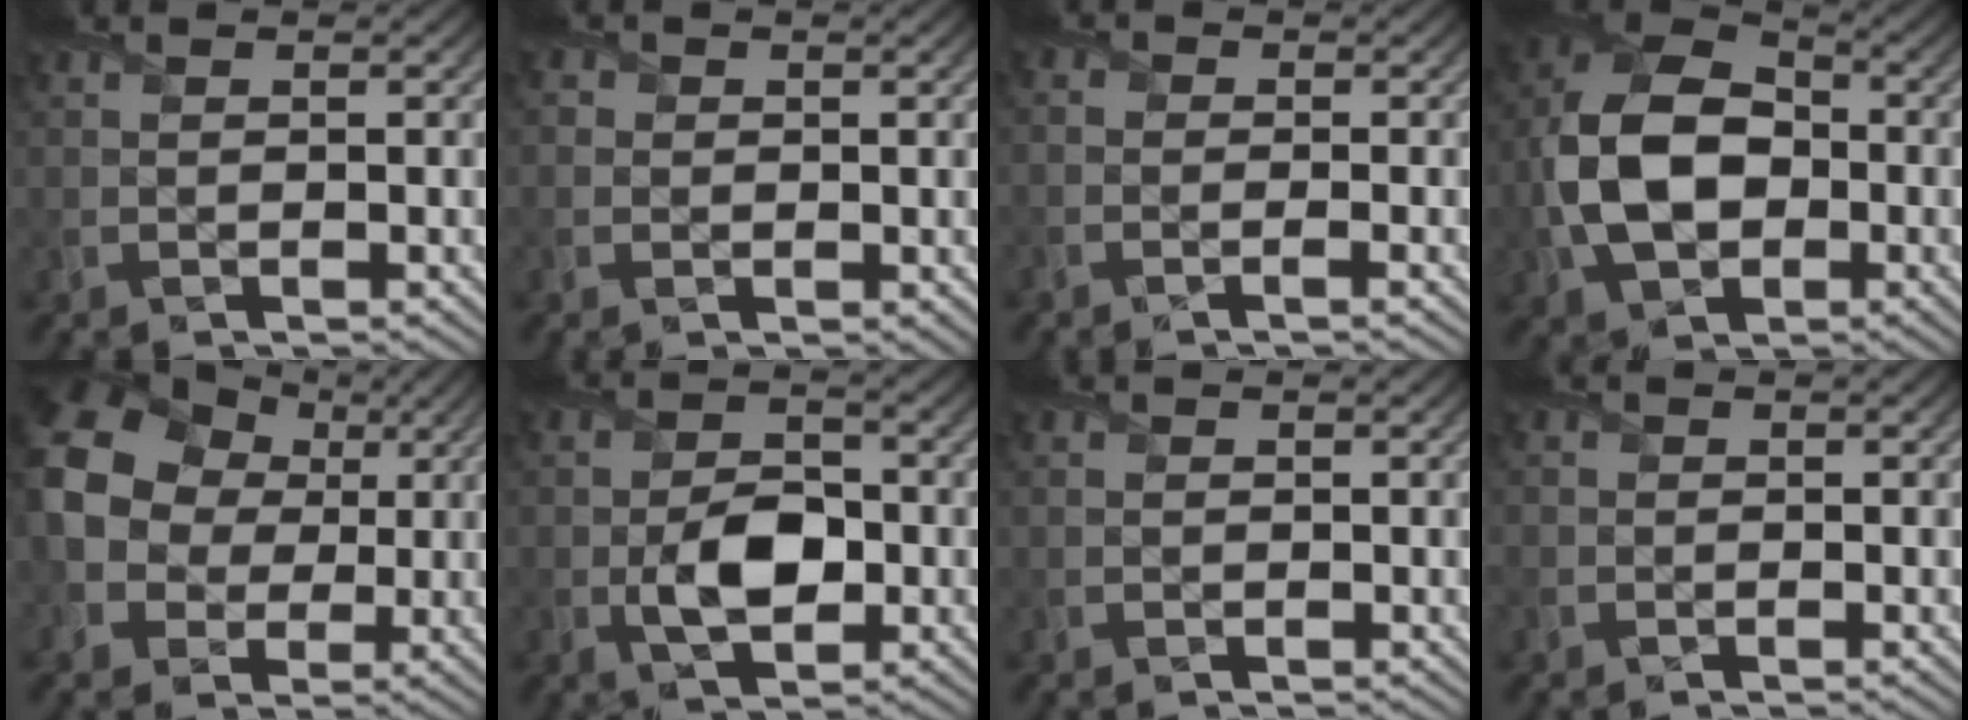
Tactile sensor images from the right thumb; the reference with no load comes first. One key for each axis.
{"total": 1.2, "fx": 0.2, "fy": 1.2, "fz": 0.4, "tx": -0.015, "ty": 0.003, "tz": 0.003}
{"total": 1.3, "fx": -0.8, "fy": 0.1, "fz": 1.0, "tx": -0.018, "ty": -0.001, "tz": -0.024}
{"total": 13.2, "fx": -2.0, "fy": 9.1, "fz": 9.4, "tx": -0.219, "ty": -0.011, "tz": -0.043}
{"total": 16.3, "fx": 2.1, "fy": 14.0, "fz": 8.1, "tx": -0.222, "ty": 0.018, "tz": 0.014}
{"total": 5.5, "fx": -1.0, "fy": 3.2, "fz": 4.3, "tx": -0.087, "ty": -0.006, "tz": -0.020}
{"total": 0.6, "fx": -0.2, "fy": 0.5, "fz": 0.0, "tx": 0.002, "ty": -0.004, "tz": -0.005}
{"total": 0.7, "fx": -0.4, "fy": 0.6, "fz": 0.0, "tx": 0.007, "ty": 0.000, "tz": -0.011}